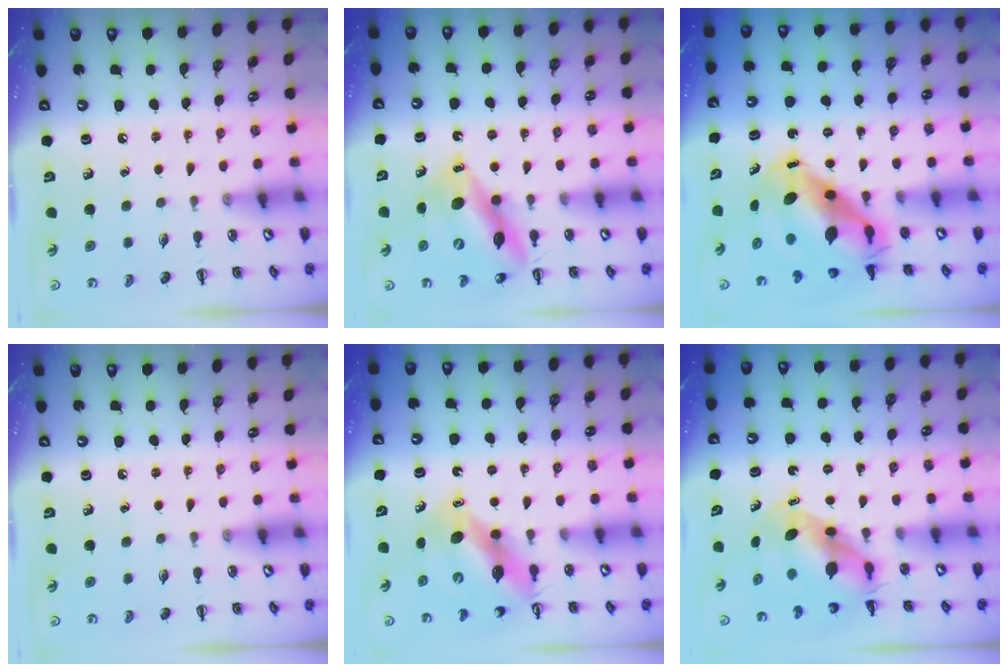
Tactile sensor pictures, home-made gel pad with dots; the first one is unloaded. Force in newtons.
{"total": 14.1, "press": 13.4, "slide": 4.4}
{"total": 11.0, "press": 10.7, "slide": 2.7}
{"total": 0.0}
{"total": 11.0, "press": 10.4, "slide": 3.4}
{"total": 5.8, "press": 5.6, "slide": 1.3}